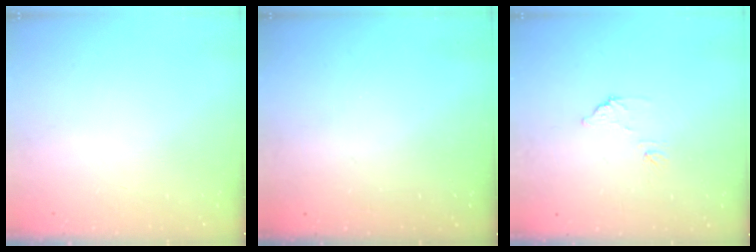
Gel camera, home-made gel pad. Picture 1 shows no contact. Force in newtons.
{"total": 3.0, "press": 3.0, "slide": 0.2}
{"total": 6.6, "press": 6.6, "slide": 0.4}